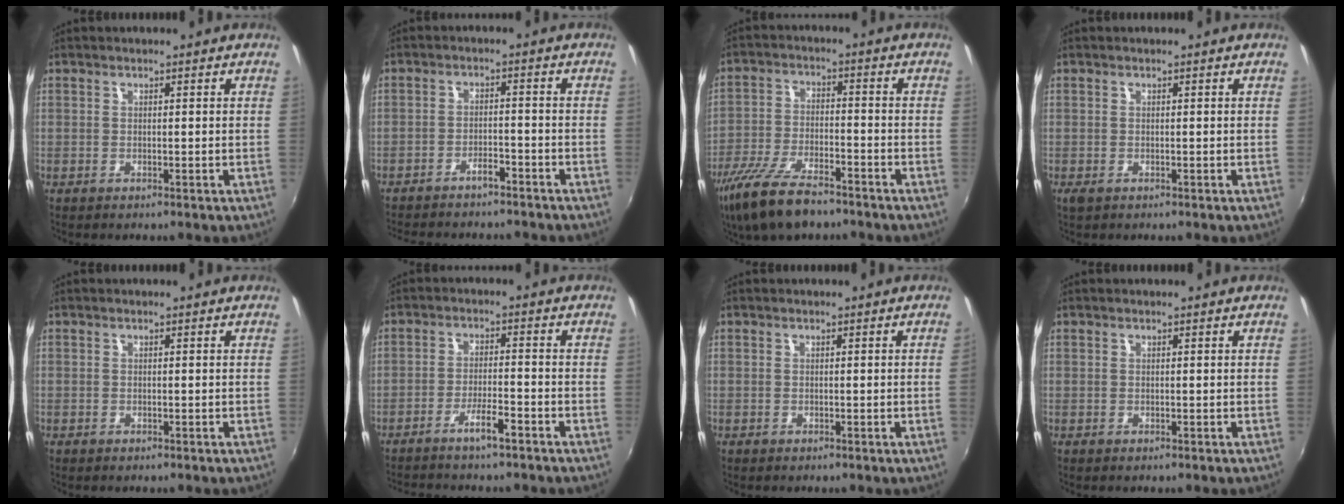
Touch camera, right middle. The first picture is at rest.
{"total": 8.5, "force": [-7.6, 2.1, 3.2], "torque": [-0.080, 0.000, -0.107]}
{"total": 14.2, "force": [-10.6, 4.6, 8.3], "torque": [-0.185, -0.032, -0.194]}
{"total": 0.8, "force": [-0.3, 0.5, 0.5], "torque": [-0.012, -0.003, -0.005]}
{"total": 0.5, "force": [-0.4, 0.3, 0.0], "torque": [-0.002, -0.001, -0.009]}
{"total": 5.0, "force": [-4.1, 0.3, 2.9], "torque": [-0.070, 0.005, -0.071]}
{"total": 0.6, "force": [-0.1, -0.3, 0.5], "torque": [-0.002, -0.004, -0.003]}
{"total": 0.0}